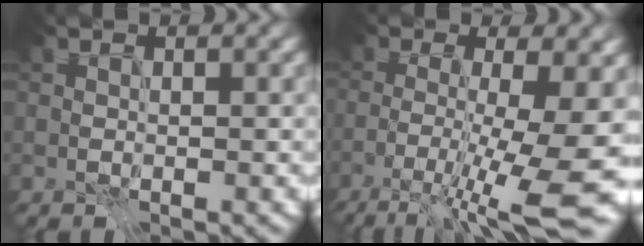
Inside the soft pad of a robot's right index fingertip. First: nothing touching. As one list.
[{"total": 11.5, "force": [-2.5, 2.6, 10.9], "torque": [-0.134, -0.009, -0.034]}]